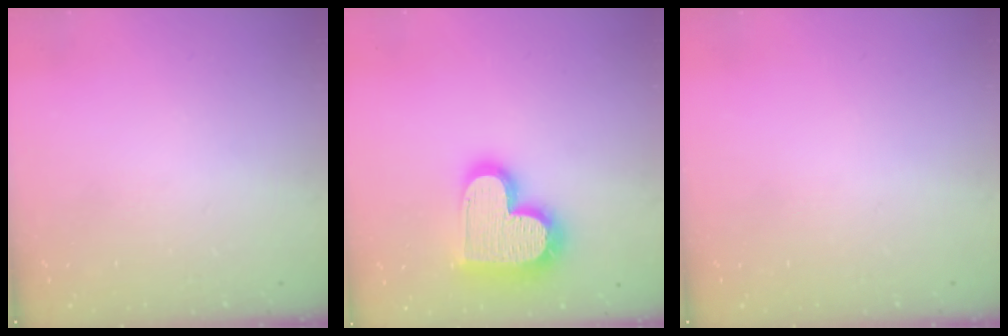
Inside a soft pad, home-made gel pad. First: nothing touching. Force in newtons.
{"total": 20.7, "press": 20.7, "slide": 1.5}
{"total": 0.0}